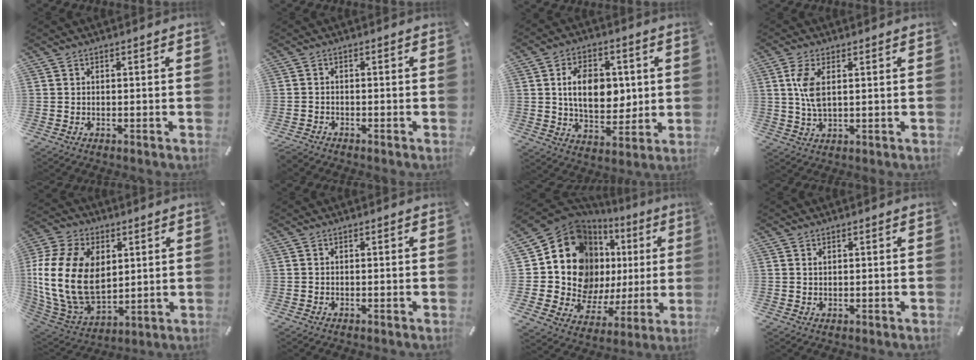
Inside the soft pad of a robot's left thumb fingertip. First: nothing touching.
{"total": 1.5, "force": [-1.4, 0.5, 0.3], "torque": [-0.013, 0.004, -0.031]}
{"total": 12.1, "force": [1.9, 8.3, 8.5], "torque": [-0.143, 0.005, 0.033]}
{"total": 6.1, "force": [1.6, 2.8, 5.1], "torque": [-0.128, -0.002, 0.022]}
{"total": 20.9, "force": [2.4, 15.3, 14.1], "torque": [-0.305, -0.011, 0.043]}
{"total": 0.0}
{"total": 20.8, "force": [6.0, 15.9, 12.0], "torque": [-0.212, -0.062, 0.120]}
{"total": 0.7, "force": [0.5, 0.3, 0.5], "torque": [-0.010, -0.001, 0.009]}